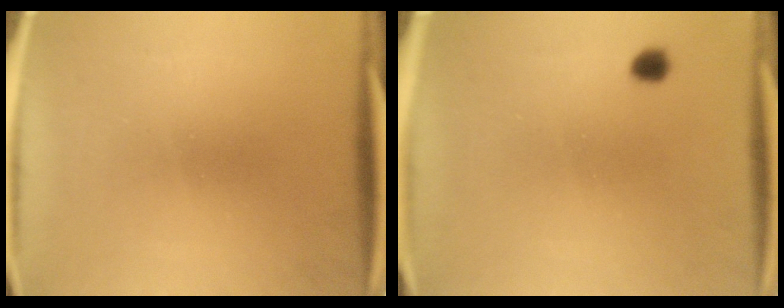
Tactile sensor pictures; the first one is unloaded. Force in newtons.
{"total": 1.7}